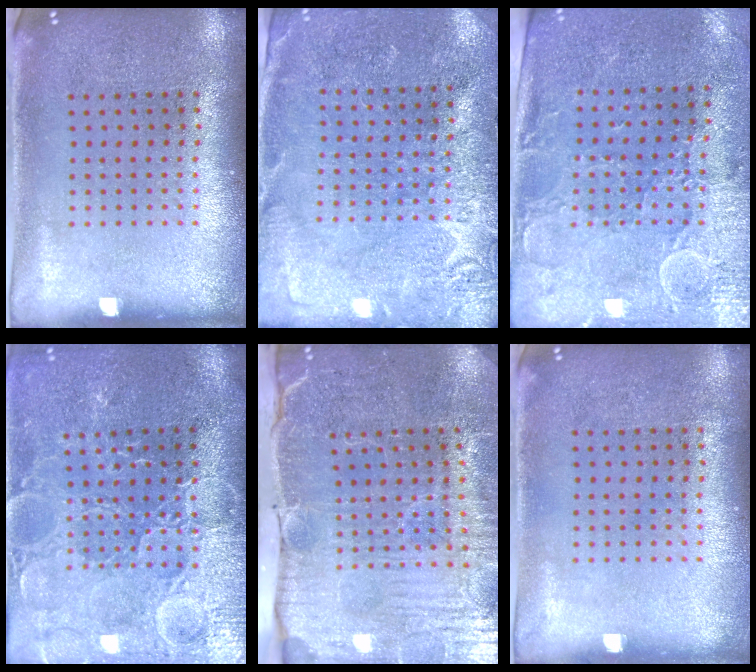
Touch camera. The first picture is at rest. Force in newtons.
{"total": 2.7, "press": 2.7, "slide": 0.2}
{"total": 2.9, "press": 2.6, "slide": 1.3}
{"total": 3.8, "press": 3.6, "slide": 1.1}
{"total": 4.0, "press": 3.9, "slide": 1.0}
{"total": 0.0}